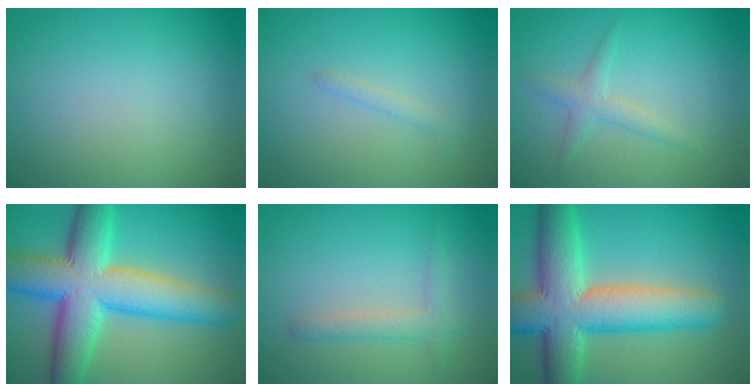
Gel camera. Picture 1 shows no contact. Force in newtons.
{"total": 0.9, "press": 0.9, "slide": 0.1}
{"total": 1.8, "press": 1.8, "slide": 0.1}
{"total": 11.4, "press": 11.4, "slide": 0.1}
{"total": 1.8, "press": 1.8, "slide": 0.2}
{"total": 10.9, "press": 10.9, "slide": 0.8}